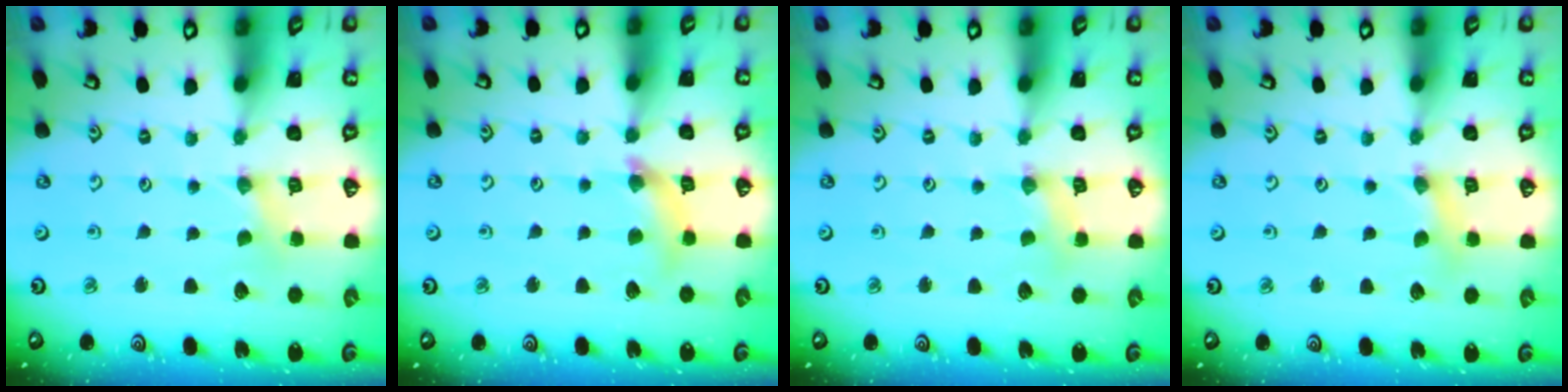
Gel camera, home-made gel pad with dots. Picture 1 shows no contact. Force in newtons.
{"total": 7.5, "press": 7.5, "slide": 0.7}
{"total": 2.8, "press": 2.7, "slide": 0.4}
{"total": 1.9, "press": 1.9, "slide": 0.3}